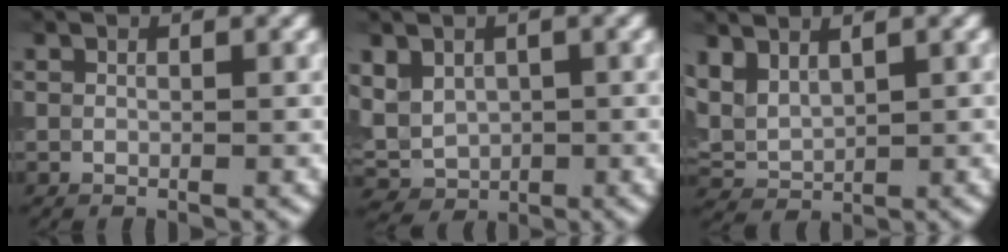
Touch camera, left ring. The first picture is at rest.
{"total": 3.9, "force": [0.6, 3.2, 2.1], "torque": [-0.047, 0.000, 0.016]}
{"total": 2.9, "force": [2.0, 1.4, 1.6], "torque": [-0.043, 0.004, 0.040]}